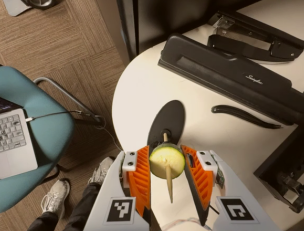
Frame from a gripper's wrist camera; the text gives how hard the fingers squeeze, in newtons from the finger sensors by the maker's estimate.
{"total": 9.1, "left": 9.2, "right": 9.0}